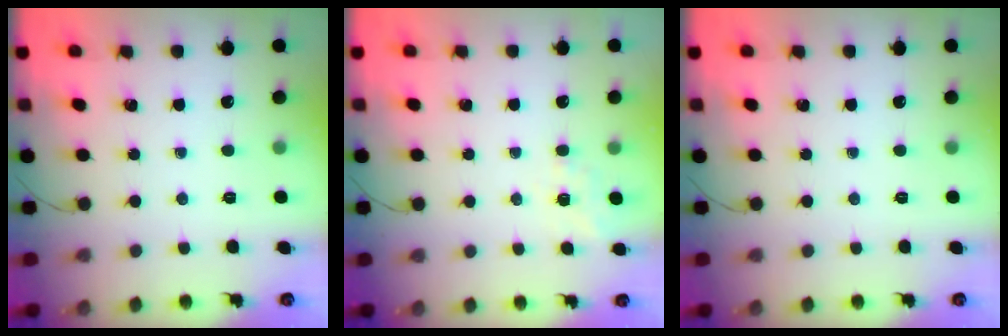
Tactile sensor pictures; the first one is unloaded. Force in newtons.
{"total": 6.1, "press": 5.9, "slide": 1.6}
{"total": 0.0}